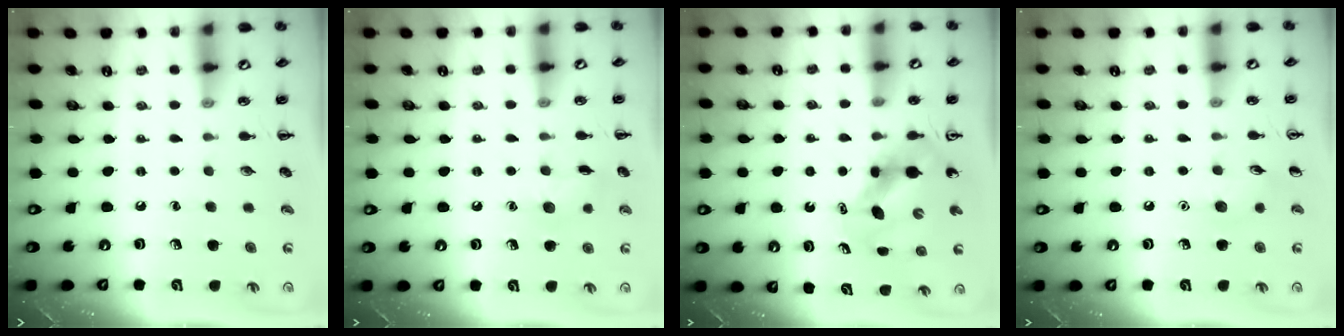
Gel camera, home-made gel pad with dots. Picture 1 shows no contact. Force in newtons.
{"total": 6.9, "press": 6.9, "slide": 0.8}
{"total": 5.5, "press": 5.4, "slide": 1.0}
{"total": 6.0, "press": 5.8, "slide": 1.5}